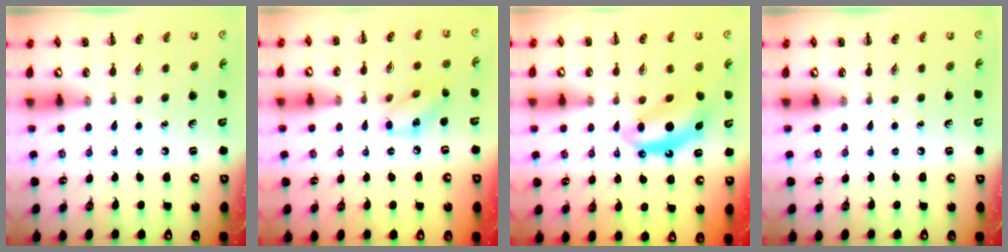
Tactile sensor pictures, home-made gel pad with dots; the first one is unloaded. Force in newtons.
{"total": 7.9, "press": 7.9, "slide": 0.4}
{"total": 8.9, "press": 8.8, "slide": 1.4}
{"total": 0.0}